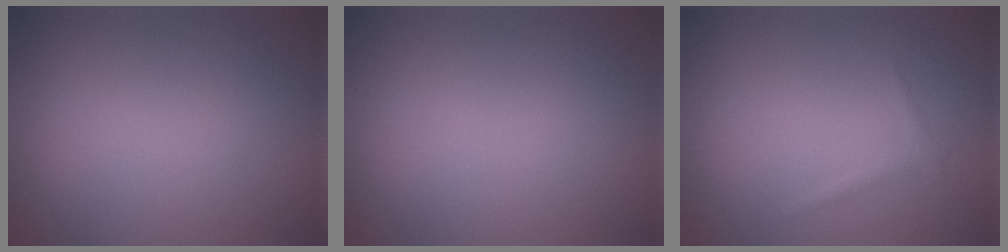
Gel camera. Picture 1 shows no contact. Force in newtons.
{"total": 0.0}
{"total": 0.7, "press": 0.7, "slide": 0.0}